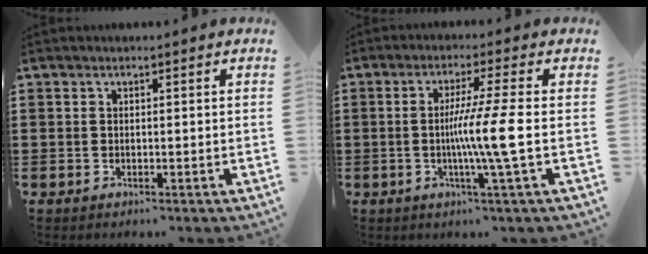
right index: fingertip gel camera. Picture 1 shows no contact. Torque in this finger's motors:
{"motor_torque": [0.97, -0.40, 0.35, 0.21]}